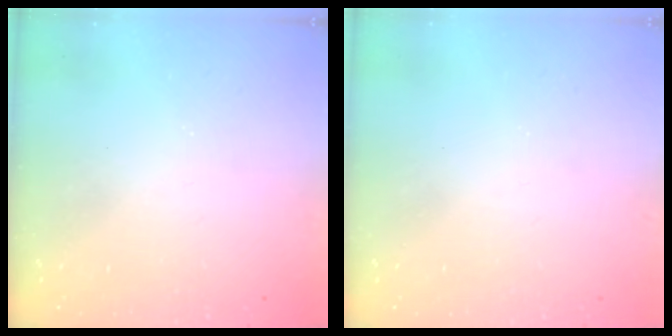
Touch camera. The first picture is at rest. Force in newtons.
{"total": 0.7, "press": 0.7, "slide": 0.1}